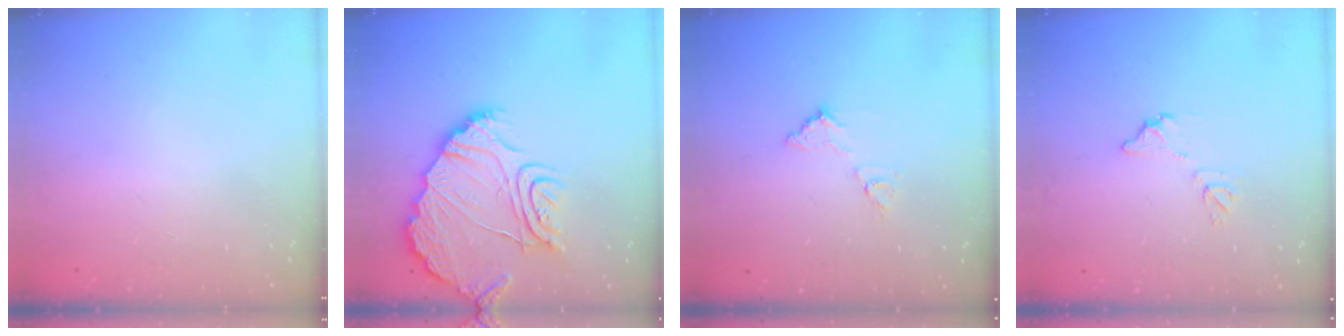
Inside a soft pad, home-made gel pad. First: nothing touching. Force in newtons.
{"total": 15.7, "press": 15.6, "slide": 1.7}
{"total": 7.0, "press": 7.0, "slide": 0.3}
{"total": 6.7, "press": 6.7, "slide": 0.5}